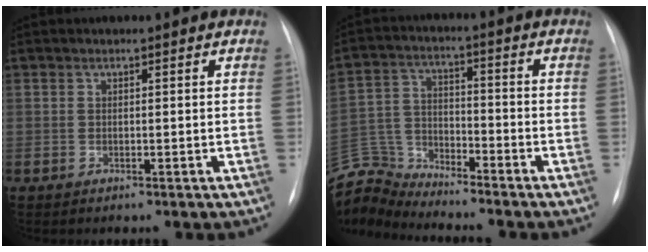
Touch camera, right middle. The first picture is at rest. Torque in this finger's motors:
{"motor_torque": [-0.01, -0.89, 0.02, -0.02]}